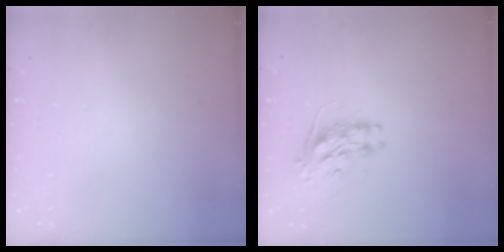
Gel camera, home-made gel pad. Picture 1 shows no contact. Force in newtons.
{"total": 9.0, "press": 9.0, "slide": 0.4}